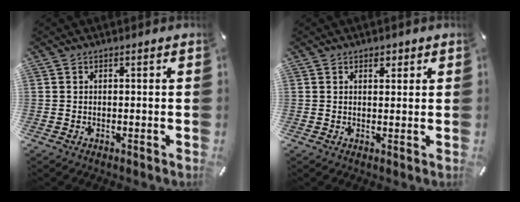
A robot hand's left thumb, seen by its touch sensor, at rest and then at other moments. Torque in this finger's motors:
{"motor_torque": [0.22, -0.32, -0.01, 0.06, 0.04]}